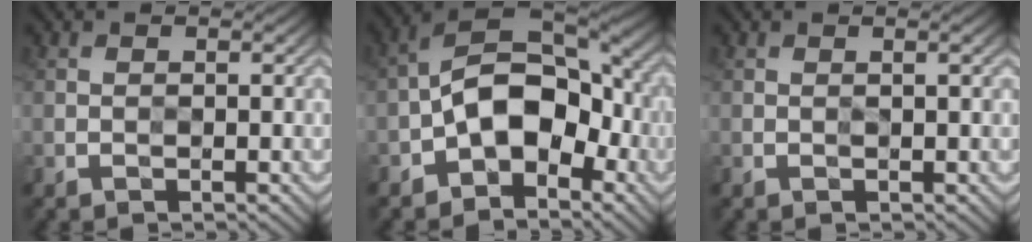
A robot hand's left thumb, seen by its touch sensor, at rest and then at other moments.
{"total": 11.3, "force": [-3.2, 6.9, 8.4], "torque": [-0.138, 0.006, -0.076]}
{"total": 0.8, "force": [0.3, -0.2, 0.7], "torque": [-0.015, 0.003, 0.004]}